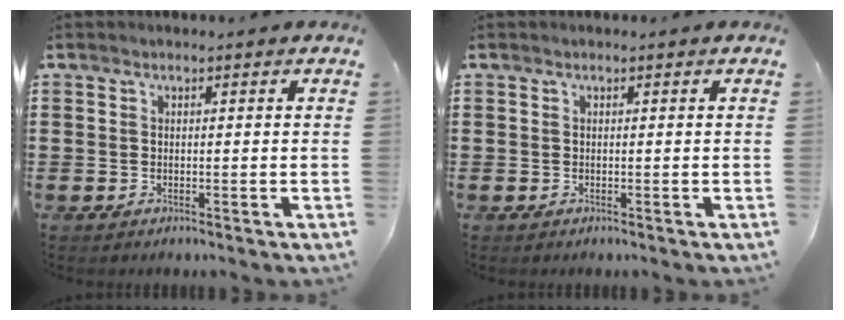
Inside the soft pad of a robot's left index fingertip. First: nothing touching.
{"total": 0.0}